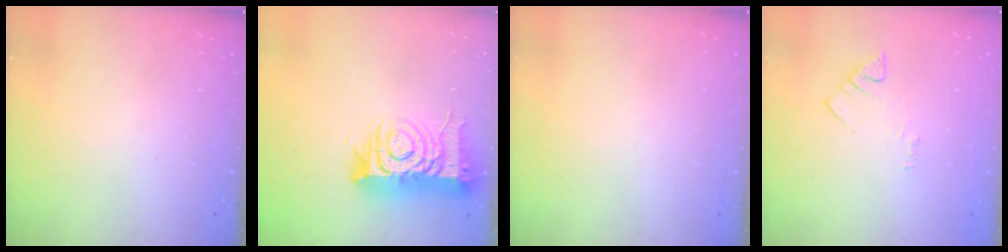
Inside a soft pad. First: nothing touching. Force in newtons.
{"total": 14.6, "press": 14.5, "slide": 1.7}
{"total": 0.0}
{"total": 2.5, "press": 2.5, "slide": 0.4}